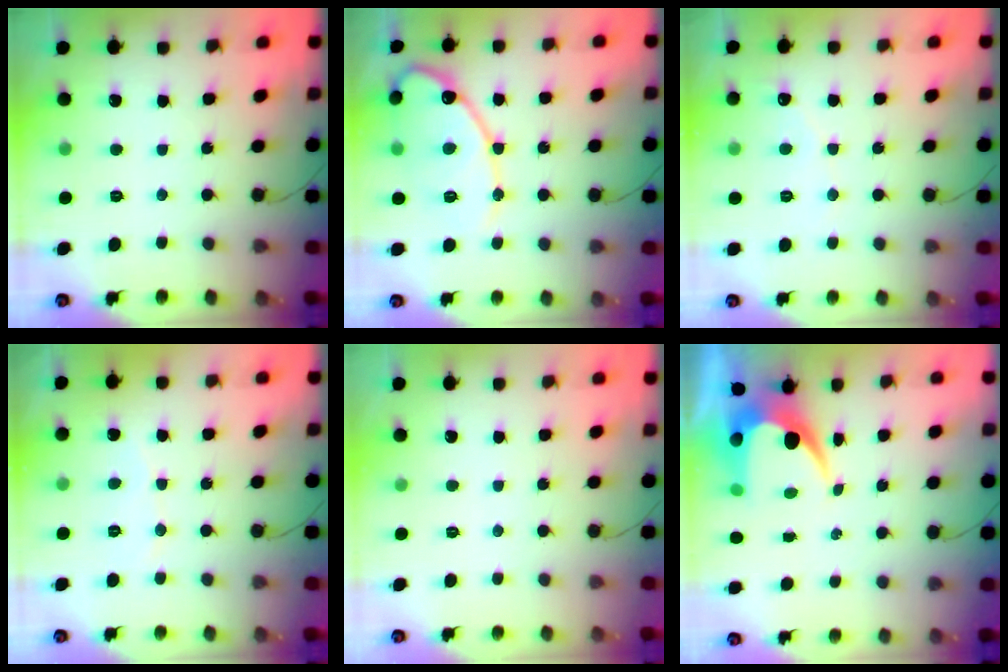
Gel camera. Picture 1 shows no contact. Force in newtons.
{"total": 17.7, "press": 17.6, "slide": 1.4}
{"total": 2.3, "press": 2.3, "slide": 0.1}
{"total": 3.7, "press": 3.7, "slide": 0.3}
{"total": 0.0}
{"total": 6.7, "press": 6.6, "slide": 0.5}